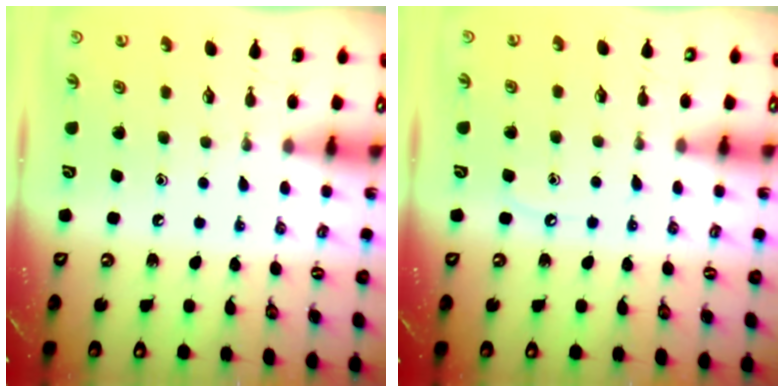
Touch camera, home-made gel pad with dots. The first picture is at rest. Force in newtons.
{"total": 4.5, "press": 4.4, "slide": 0.4}